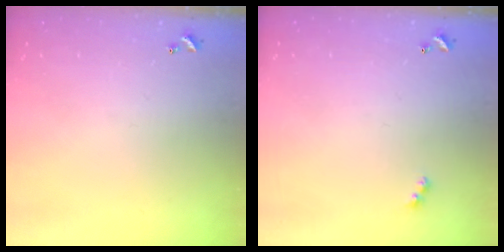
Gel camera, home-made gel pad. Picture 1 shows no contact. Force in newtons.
{"total": 2.5, "press": 2.5, "slide": 0.6}